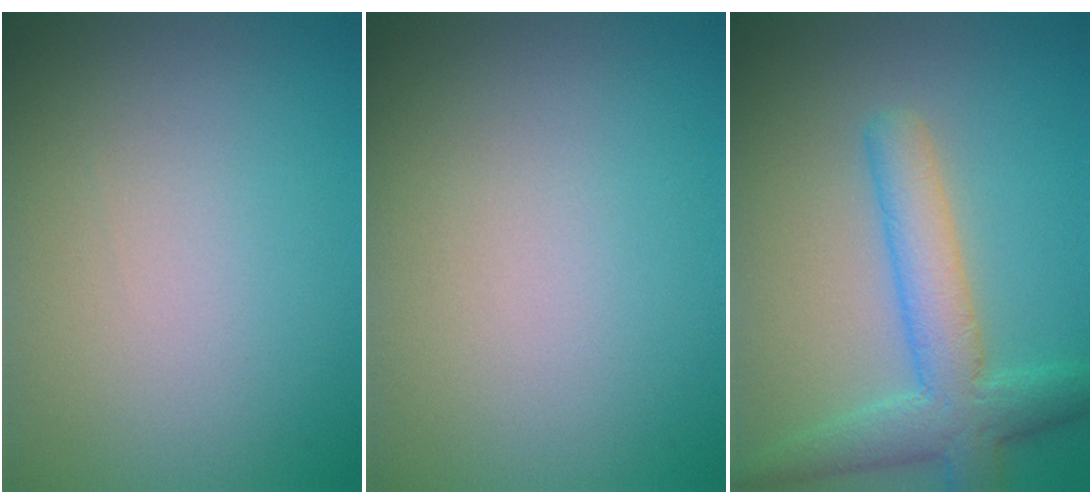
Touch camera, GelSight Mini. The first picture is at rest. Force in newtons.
{"total": 0.0}
{"total": 5.3, "press": 5.3, "slide": 0.2}